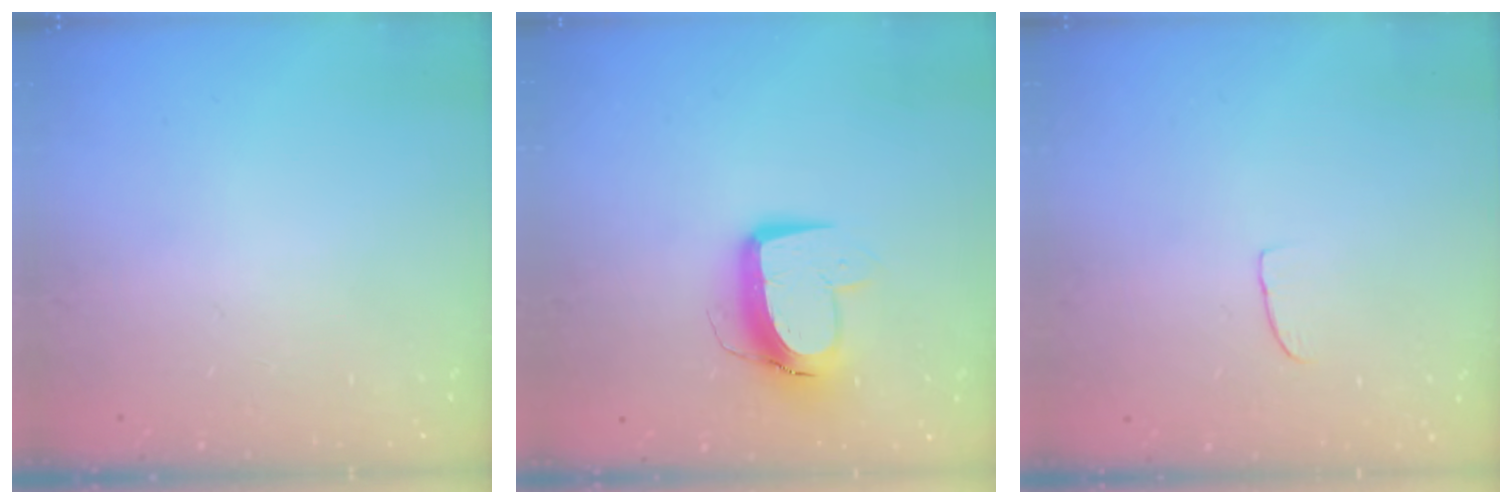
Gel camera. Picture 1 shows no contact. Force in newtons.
{"total": 11.1, "press": 11.1, "slide": 0.9}
{"total": 2.6, "press": 2.6, "slide": 0.2}